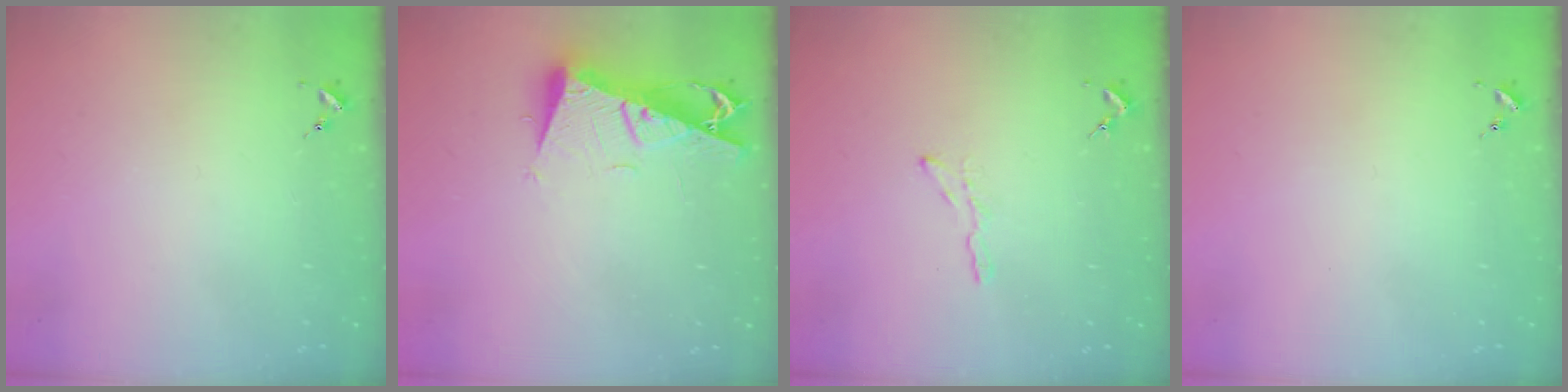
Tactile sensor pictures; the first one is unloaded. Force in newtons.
{"total": 10.6, "press": 10.5, "slide": 1.3}
{"total": 3.8, "press": 3.7, "slide": 0.4}
{"total": 0.0}